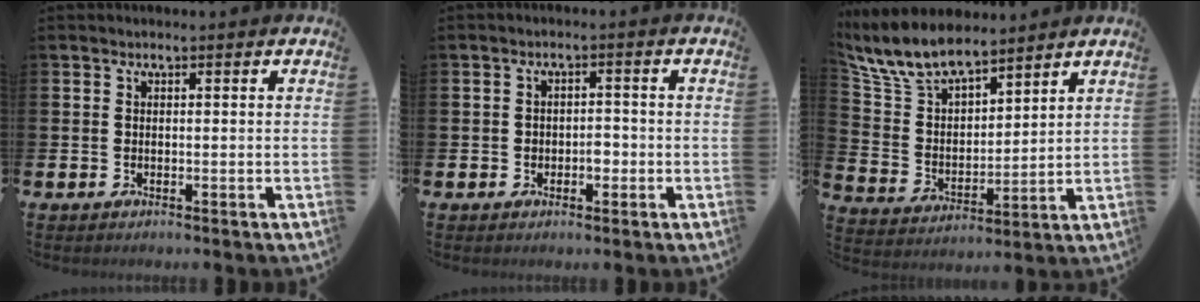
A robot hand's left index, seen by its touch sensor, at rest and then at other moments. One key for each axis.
{"total": 2.0, "fx": -0.9, "fy": 1.3, "fz": 1.1, "tx": -0.007, "ty": -0.001, "tz": -0.023}
{"total": 8.8, "fx": 7.9, "fy": 2.7, "fz": 2.8, "tx": -0.092, "ty": -0.040, "tz": 0.146}